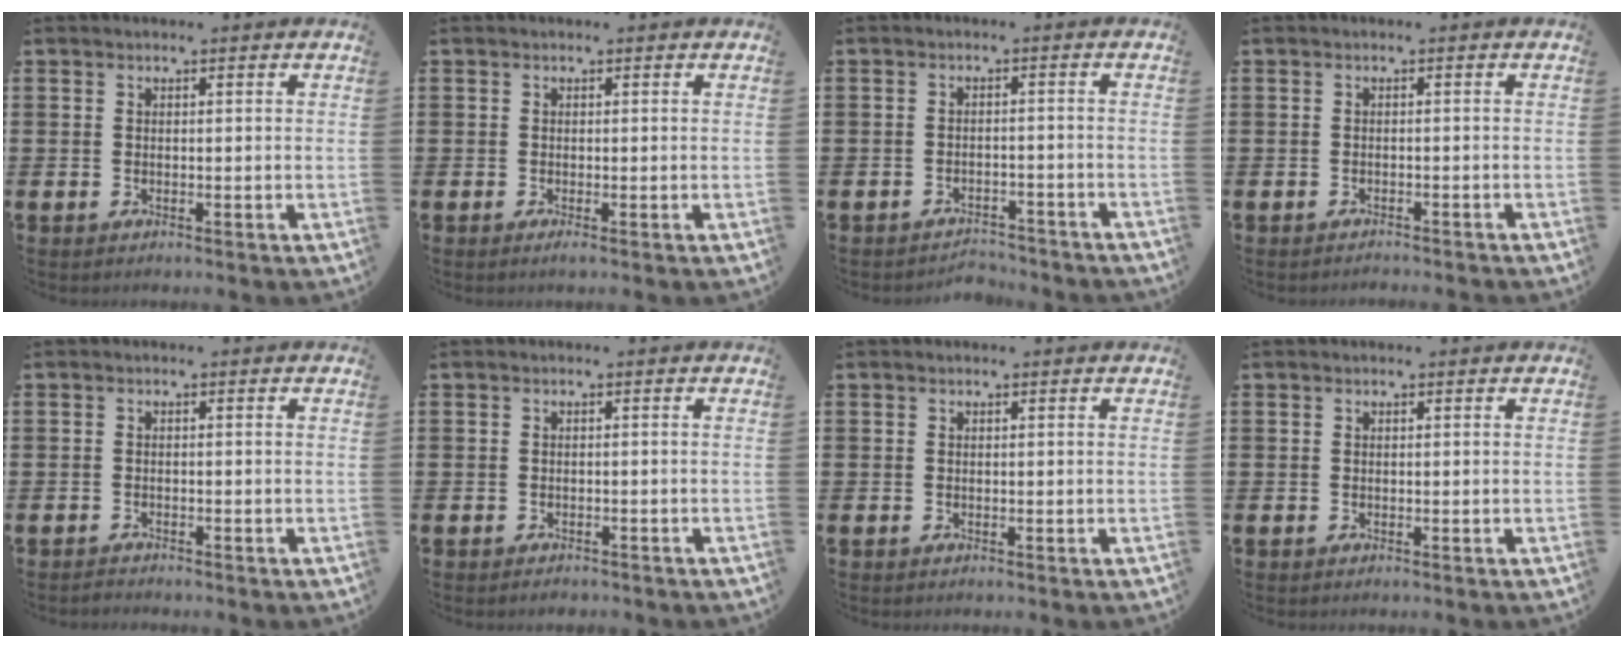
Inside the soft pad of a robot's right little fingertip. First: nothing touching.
{"total": 0.5, "force": [-0.1, 0.0, 0.5], "torque": [0.000, -0.004, -0.004]}
{"total": 2.3, "force": [-2.3, 0.1, -0.1], "torque": [-0.006, 0.003, -0.050]}
{"total": 0.8, "force": [-0.8, -0.1, 0.0], "torque": [0.008, -0.004, -0.019]}
{"total": 0.7, "force": [-0.7, 0.0, -0.1], "torque": [0.000, -0.002, -0.014]}
{"total": 0.6, "force": [-0.6, 0.1, 0.0], "torque": [-0.002, -0.001, -0.012]}
{"total": 0.0}
{"total": 0.0}